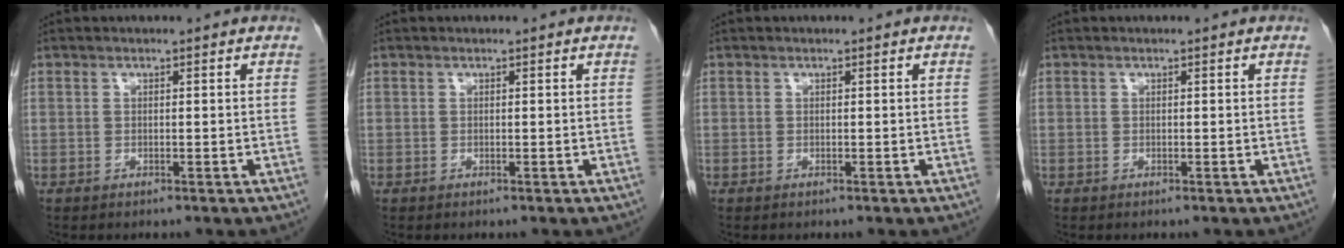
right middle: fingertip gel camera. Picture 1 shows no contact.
{"total": 0.0}
{"total": 0.0}
{"total": 0.0}